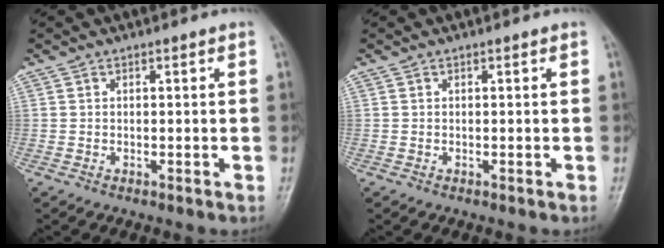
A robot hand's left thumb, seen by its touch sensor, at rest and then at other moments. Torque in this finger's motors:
{"motor_torque": [-0.11, 0.11, 0.00, 0.00, 0.00]}